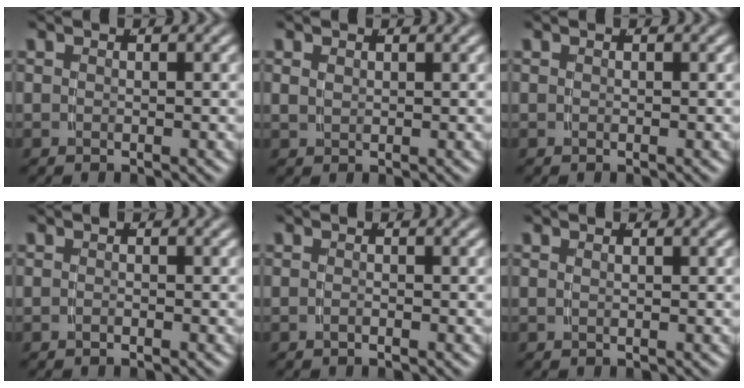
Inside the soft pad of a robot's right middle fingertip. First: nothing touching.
{"total": 0.7, "force": [0.6, 0.0, 0.2], "torque": [-0.002, -0.003, 0.020]}
{"total": 0.0}
{"total": 0.6, "force": [-0.5, -0.3, 0.0], "torque": [-0.003, -0.002, -0.009]}
{"total": 0.6, "force": [-0.6, -0.2, 0.2], "torque": [-0.007, 0.000, -0.011]}
{"total": 0.6, "force": [0.1, -0.6, 0.1], "torque": [-0.001, -0.002, 0.005]}